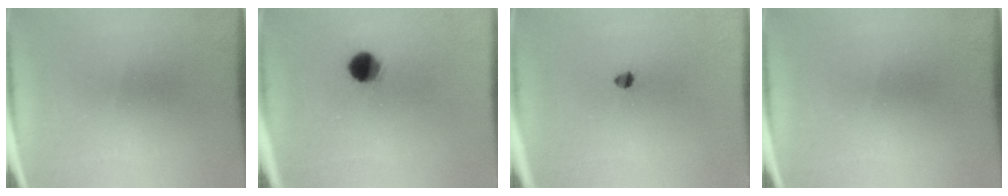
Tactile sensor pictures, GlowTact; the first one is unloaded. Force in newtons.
{"total": 6.5}
{"total": 1.4}
{"total": 0.0}